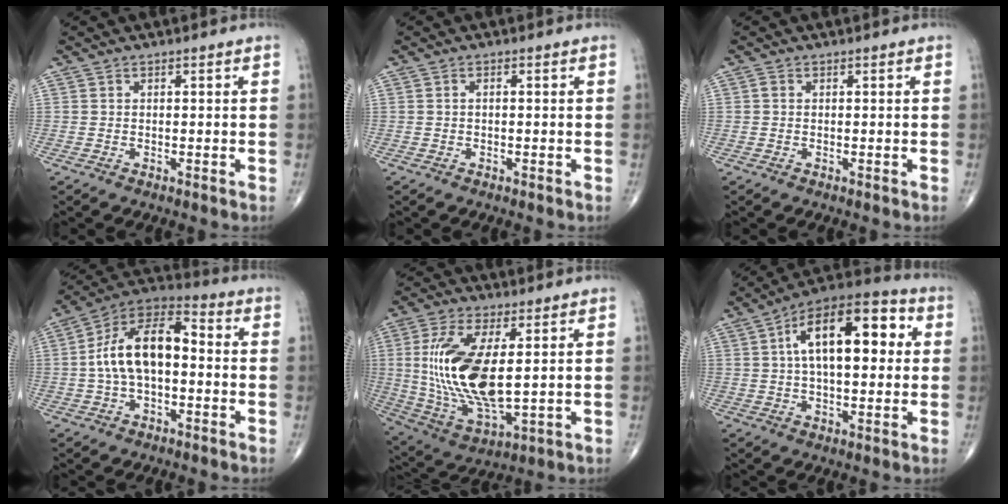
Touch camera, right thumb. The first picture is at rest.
{"total": 0.7, "force": [0.0, 0.4, 0.6], "torque": [-0.012, 0.004, -0.001]}
{"total": 0.5, "force": [0.0, 0.4, 0.3], "torque": [-0.004, 0.000, -0.003]}
{"total": 15.0, "force": [-0.2, 8.1, 12.7], "torque": [-0.217, 0.046, -0.017]}
{"total": 18.5, "force": [1.9, 7.8, 16.7], "torque": [-0.342, -0.021, 0.049]}
{"total": 18.8, "force": [3.7, 9.0, 16.1], "torque": [-0.229, 0.029, 0.047]}